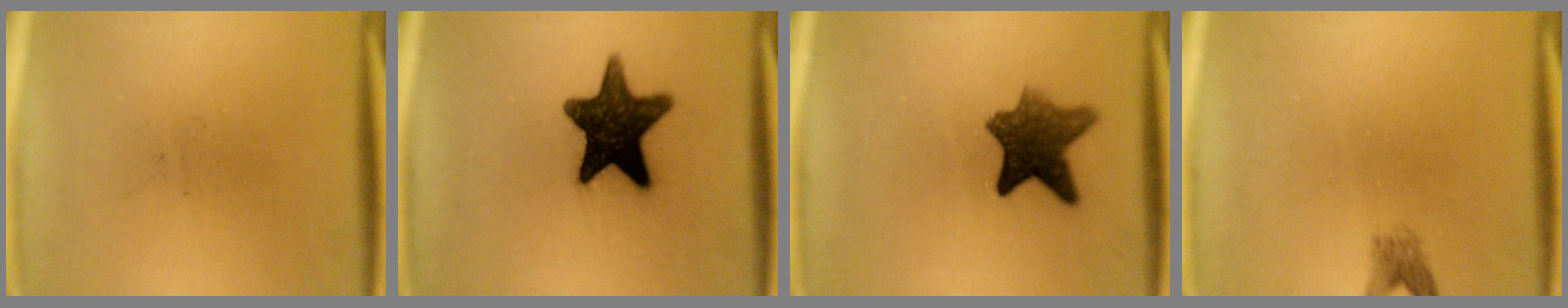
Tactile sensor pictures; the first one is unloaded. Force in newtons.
{"total": 14.4}
{"total": 8.3}
{"total": 1.8}